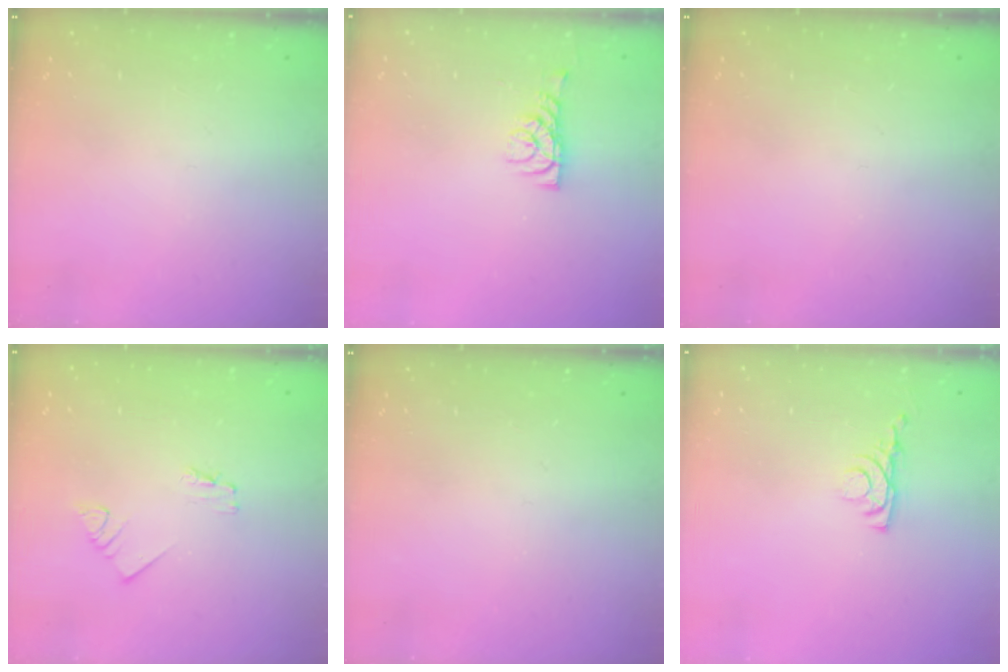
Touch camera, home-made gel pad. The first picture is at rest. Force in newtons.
{"total": 6.1, "press": 6.1, "slide": 0.4}
{"total": 0.0}
{"total": 1.2, "press": 1.2, "slide": 0.0}
{"total": 0.0}
{"total": 4.0, "press": 3.9, "slide": 0.6}